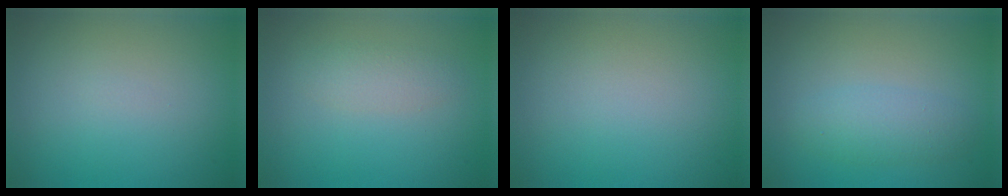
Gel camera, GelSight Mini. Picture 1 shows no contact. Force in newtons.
{"total": 1.7, "press": 1.7, "slide": 0.1}
{"total": 0.0}
{"total": 2.4, "press": 2.4, "slide": 0.0}